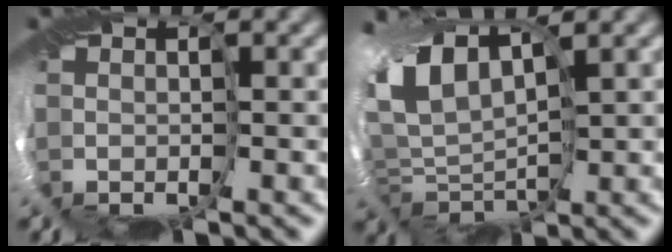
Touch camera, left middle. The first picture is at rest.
{"total": 9.7, "force": [2.8, 5.3, 7.6], "torque": [-0.173, -0.006, 0.068]}